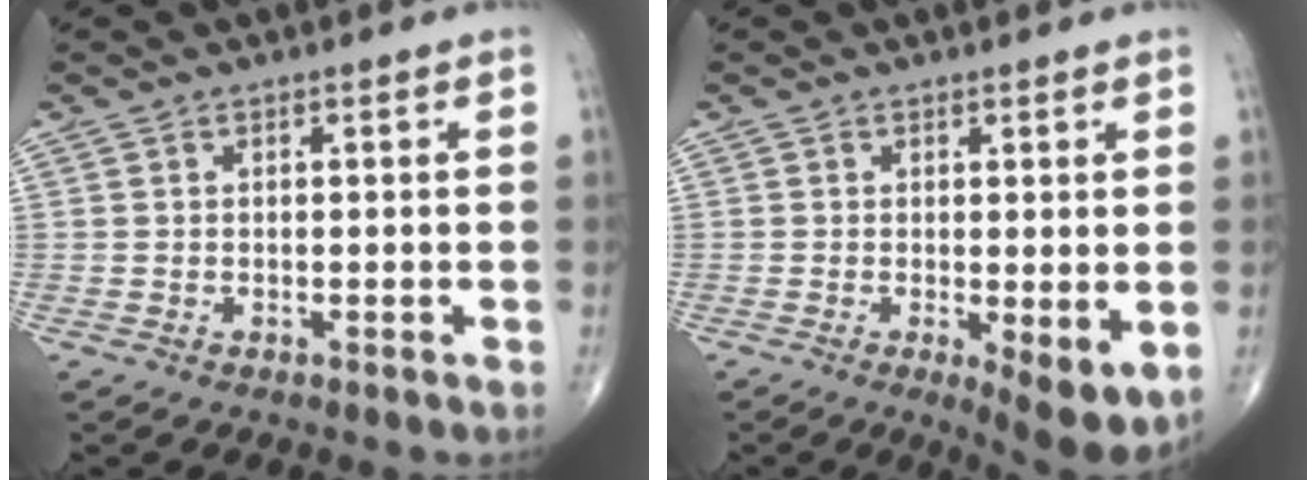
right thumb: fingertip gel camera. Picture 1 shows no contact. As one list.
[{"total": 6.7, "force": [-1.1, 2.2, 6.2], "torque": [-0.090, -0.022, -0.014]}]